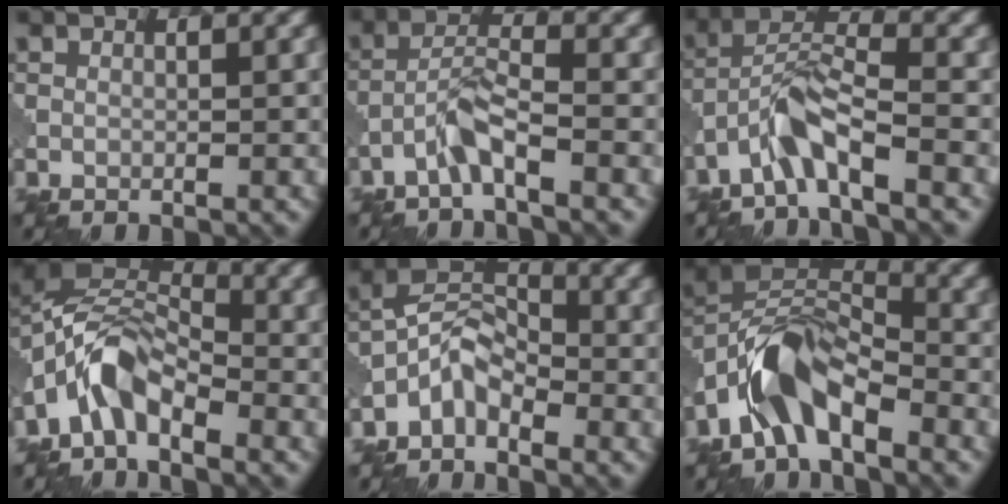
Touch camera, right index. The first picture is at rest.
{"total": 3.2, "force": [-2.1, 0.4, 2.3], "torque": [-0.049, 0.012, -0.048]}
{"total": 4.6, "force": [-3.0, 0.8, 3.4], "torque": [-0.069, 0.014, -0.065]}
{"total": 6.0, "force": [-3.5, 2.8, 4.0], "torque": [-0.075, 0.013, -0.084]}
{"total": 3.9, "force": [-2.6, 2.1, 2.2], "torque": [-0.039, 0.014, -0.062]}
{"total": 6.7, "force": [-3.9, 2.9, 4.6], "torque": [-0.081, 0.011, -0.085]}